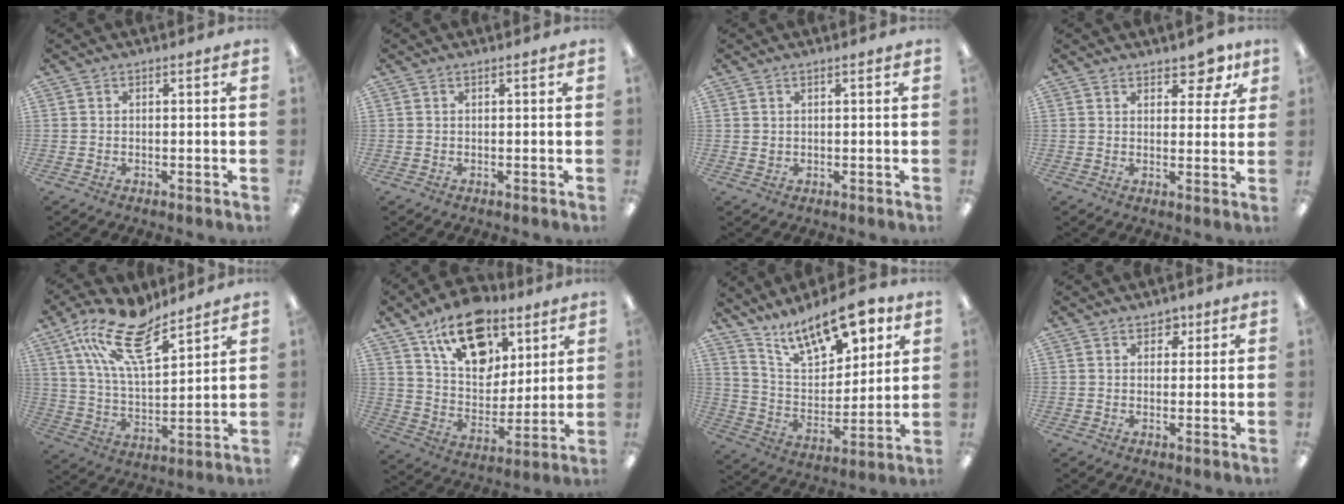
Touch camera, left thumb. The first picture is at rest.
{"total": 0.0}
{"total": 0.9, "force": [0.6, 0.6, 0.3], "torque": [-0.007, 0.002, 0.011]}
{"total": 6.1, "force": [4.5, 3.0, 2.7], "torque": [-0.017, -0.028, 0.074]}
{"total": 17.9, "force": [12.3, 6.5, 11.2], "torque": [-0.211, -0.059, 0.216]}
{"total": 18.3, "force": [11.6, 10.6, 9.4], "torque": [-0.145, -0.057, 0.206]}
{"total": 16.0, "force": [12.2, 6.1, 8.4], "torque": [-0.142, -0.072, 0.212]}
{"total": 2.9, "force": [1.8, 2.1, 1.0], "torque": [0.001, -0.007, 0.028]}